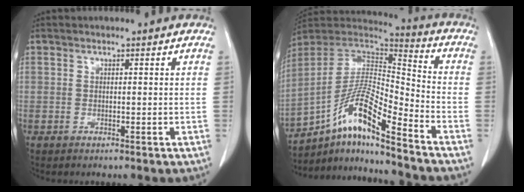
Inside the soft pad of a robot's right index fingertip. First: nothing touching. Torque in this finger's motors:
{"motor_torque": [0.99, -0.94, 0.46, 0.15]}